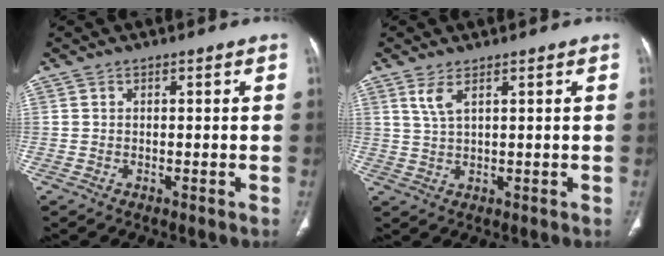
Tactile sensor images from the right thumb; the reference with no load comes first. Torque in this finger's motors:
{"motor_torque": [-0.37, -0.10, 0.42, 0.30, 0.02]}